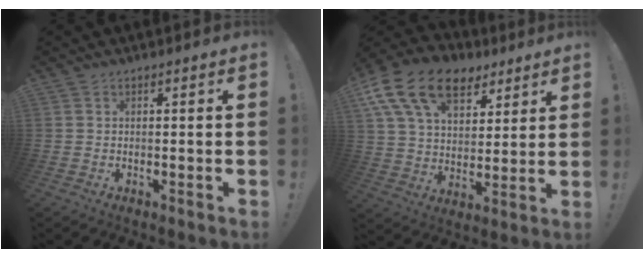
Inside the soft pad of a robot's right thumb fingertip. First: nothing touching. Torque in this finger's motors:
{"motor_torque": [0.65, 3.02, 0.75, -0.26, 0.16]}